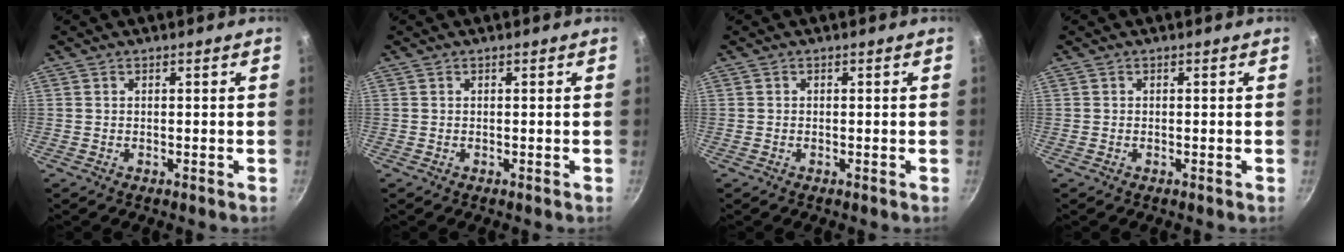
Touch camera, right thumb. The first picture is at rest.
{"total": 0.0}
{"total": 0.0}
{"total": 0.0}